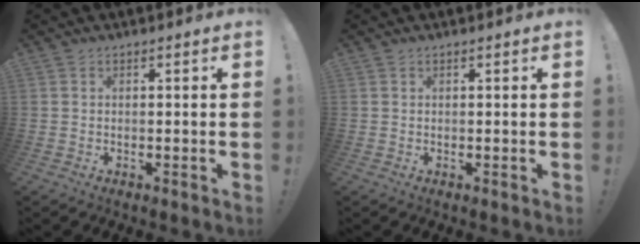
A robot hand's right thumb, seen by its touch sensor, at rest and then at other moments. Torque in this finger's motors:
{"motor_torque": [-0.25, 0.06, -0.08, 0.10, 0.04]}